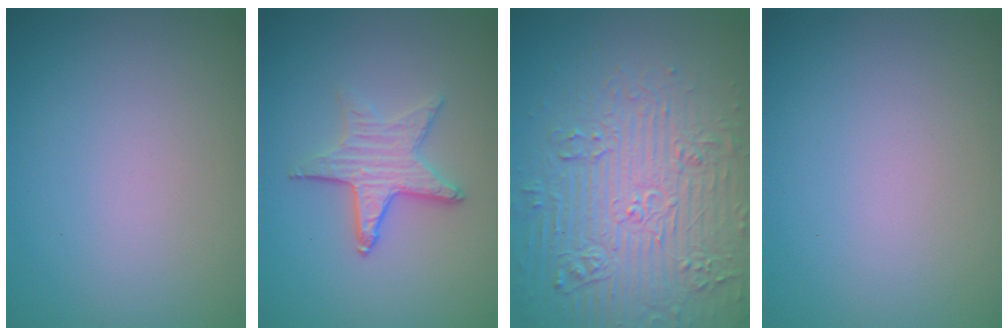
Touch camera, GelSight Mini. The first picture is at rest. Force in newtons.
{"total": 3.2, "press": 2.5, "slide": 1.9}
{"total": 7.9, "press": 7.7, "slide": 1.9}
{"total": 0.0}